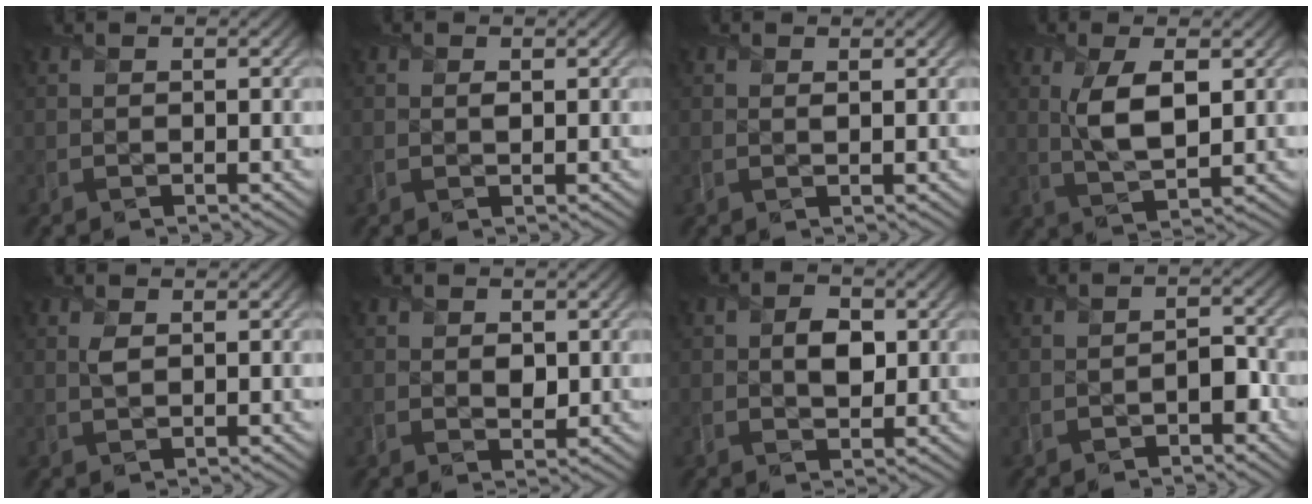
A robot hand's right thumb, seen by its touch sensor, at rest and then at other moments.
{"total": 0.5, "force": [0.1, 0.3, 0.4], "torque": [-0.009, -0.003, 0.000]}
{"total": 0.7, "force": [0.5, 0.2, 0.5], "torque": [-0.013, -0.001, 0.007]}
{"total": 6.5, "force": [1.4, 2.7, 5.8], "torque": [-0.124, 0.000, 0.029]}
{"total": 1.3, "force": [0.5, 0.6, 1.1], "torque": [-0.030, 0.002, 0.009]}
{"total": 1.9, "force": [0.2, 1.5, 1.2], "torque": [-0.024, -0.008, 0.003]}
{"total": 3.4, "force": [0.2, 2.4, 2.5], "torque": [-0.047, -0.006, -0.001]}
{"total": 2.5, "force": [-1.7, 1.2, 1.3], "torque": [-0.020, 0.003, -0.029]}